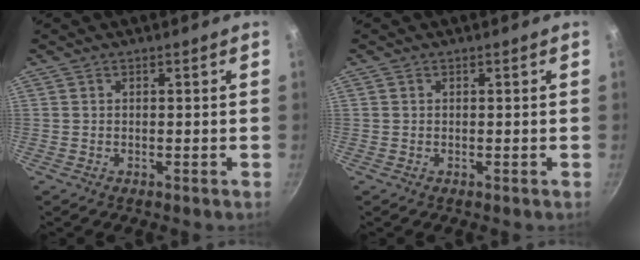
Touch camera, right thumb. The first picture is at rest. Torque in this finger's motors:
{"motor_torque": [0.70, 0.03, -0.22, 0.08, 0.02]}